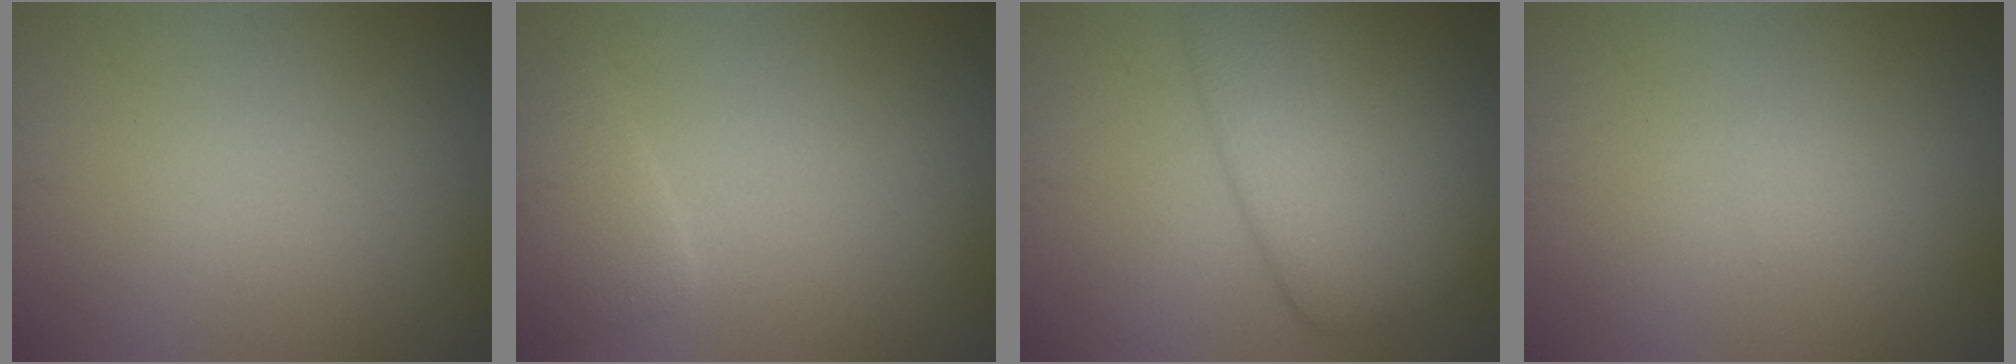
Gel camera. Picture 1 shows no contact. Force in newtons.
{"total": 2.2, "press": 2.1, "slide": 0.3}
{"total": 8.7, "press": 8.7, "slide": 0.4}
{"total": 0.5, "press": 0.5, "slide": 0.1}